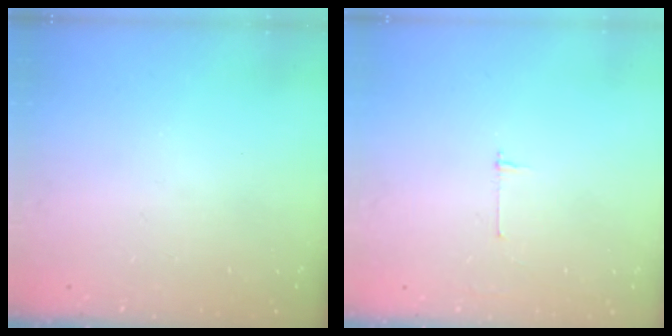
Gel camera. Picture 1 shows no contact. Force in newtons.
{"total": 2.7, "press": 2.7, "slide": 0.3}